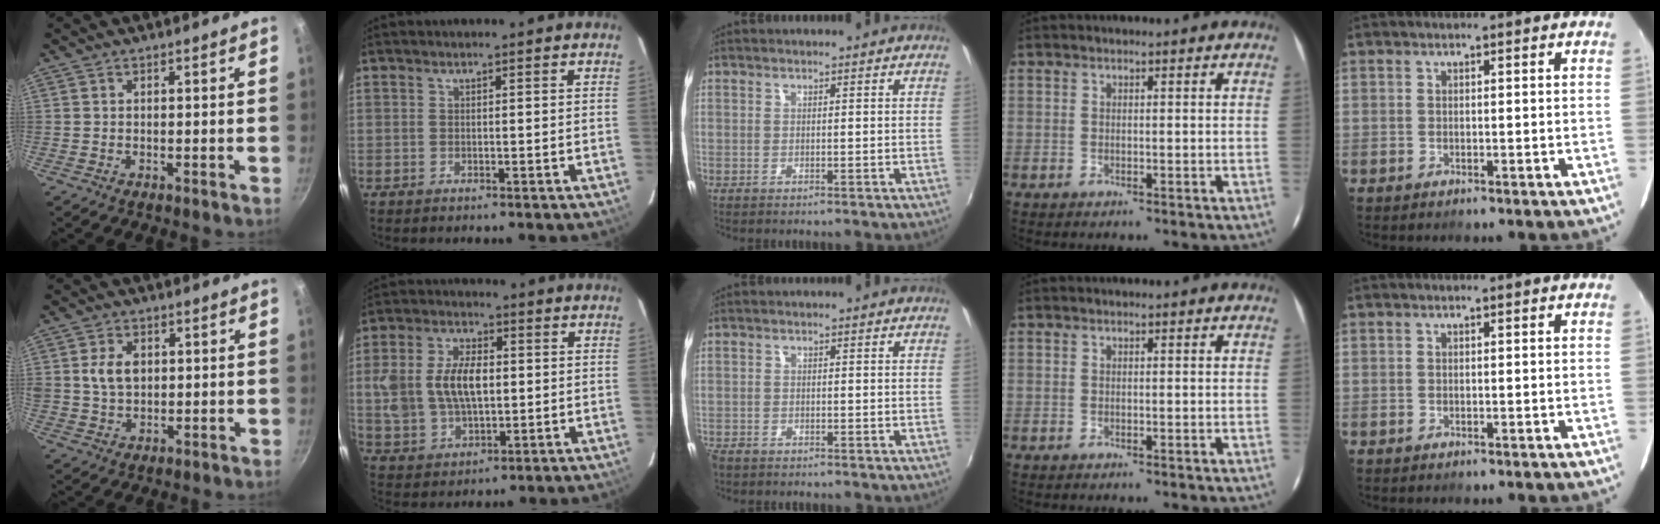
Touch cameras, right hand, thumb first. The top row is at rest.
{"thumb": {"total": 5.8, "force": [1.1, 4.3, 3.8], "torque": [-0.058, 0.000, 0.020]}, "index": {"total": 12.5, "force": [0.6, 7.6, 9.9], "torque": [-0.207, 0.014, 0.021]}, "middle": {"total": 2.4, "force": [-2.0, 1.2, 0.6], "torque": [-0.020, -0.006, -0.040]}}